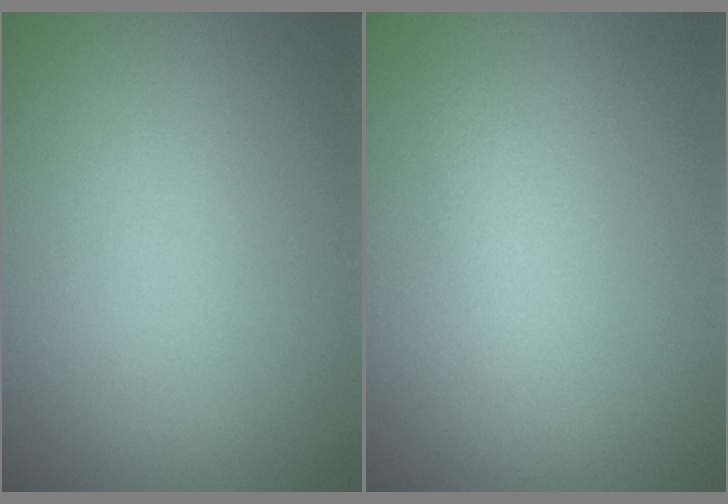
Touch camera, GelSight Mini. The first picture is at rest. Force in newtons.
{"total": 0.9, "press": 0.9, "slide": 0.0}